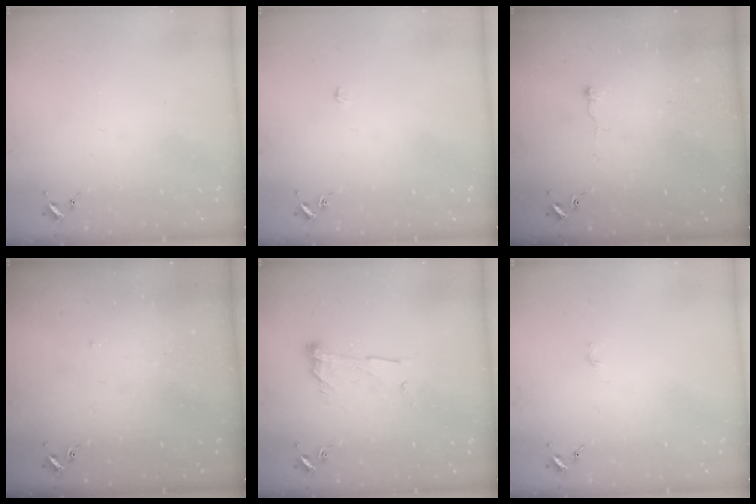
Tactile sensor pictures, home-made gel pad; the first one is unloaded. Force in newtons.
{"total": 2.1, "press": 2.1, "slide": 0.1}
{"total": 4.8, "press": 4.8, "slide": 0.4}
{"total": 1.2, "press": 1.2, "slide": 0.1}
{"total": 9.0, "press": 9.0, "slide": 0.4}
{"total": 2.3, "press": 2.3, "slide": 0.3}